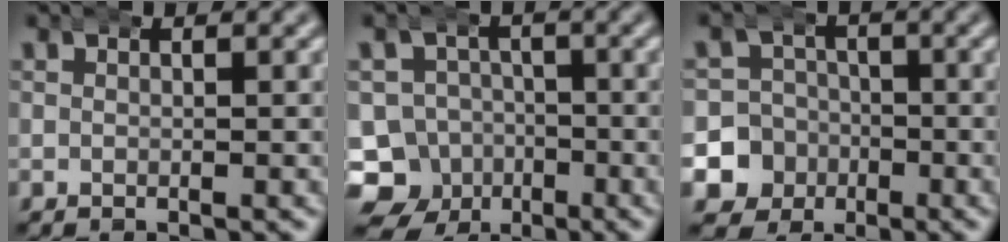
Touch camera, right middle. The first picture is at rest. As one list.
[{"total": 14.2, "force": [-5.5, 12.8, 3.2], "torque": [-0.095, -0.082, -0.082]}, {"total": 12.2, "force": [-4.5, 11.2, 1.8], "torque": [-0.069, -0.060, -0.075]}]